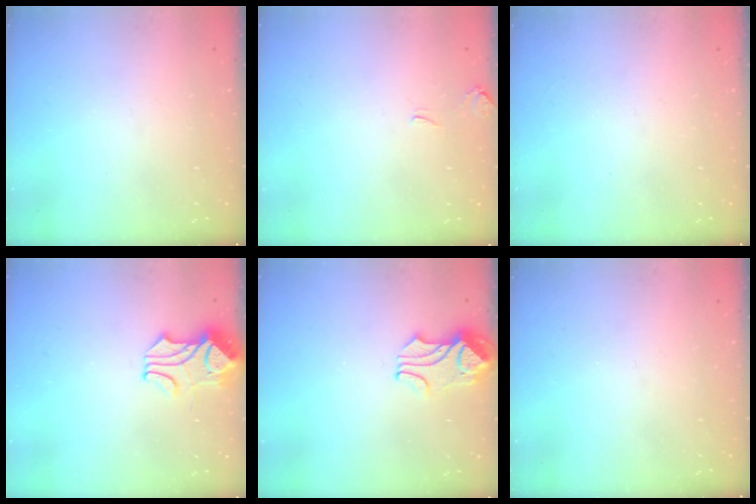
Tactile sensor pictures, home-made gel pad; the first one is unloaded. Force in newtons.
{"total": 0.6, "press": 0.1, "slide": 0.6}
{"total": 0.0}
{"total": 2.2, "press": 1.8, "slide": 1.2}
{"total": 2.1, "press": 2.0, "slide": 0.7}
{"total": 0.0}